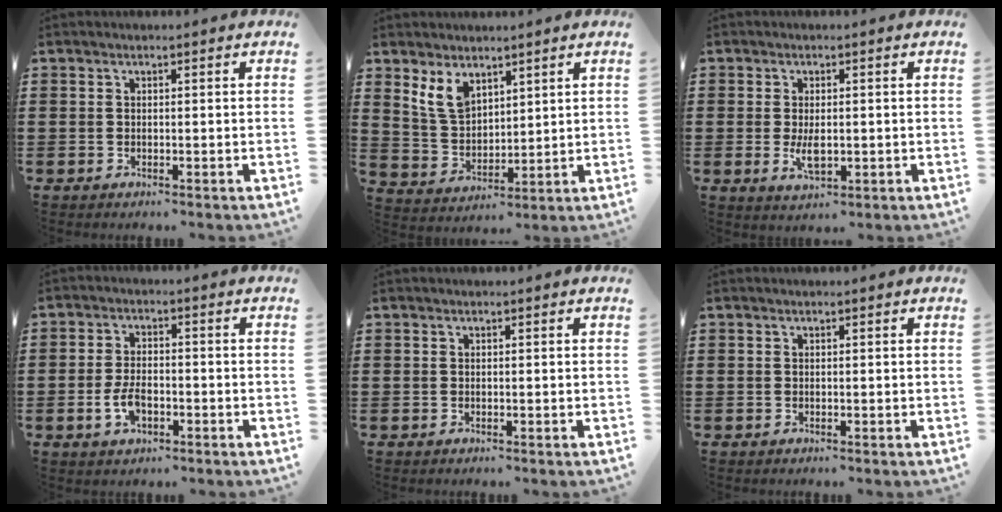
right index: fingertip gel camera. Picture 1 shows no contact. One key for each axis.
{"total": 6.2, "fx": 3.9, "fy": 3.5, "fz": 3.3, "tx": -0.086, "ty": -0.001, "tz": 0.072}
{"total": 3.4, "fx": -0.2, "fy": 1.7, "fz": 3.0, "tx": -0.064, "ty": -0.002, "tz": -0.005}
{"total": 4.4, "fx": -1.6, "fy": 2.3, "fz": 3.4, "tx": -0.081, "ty": -0.002, "tz": -0.033}
{"total": 0.0}
{"total": 0.0}